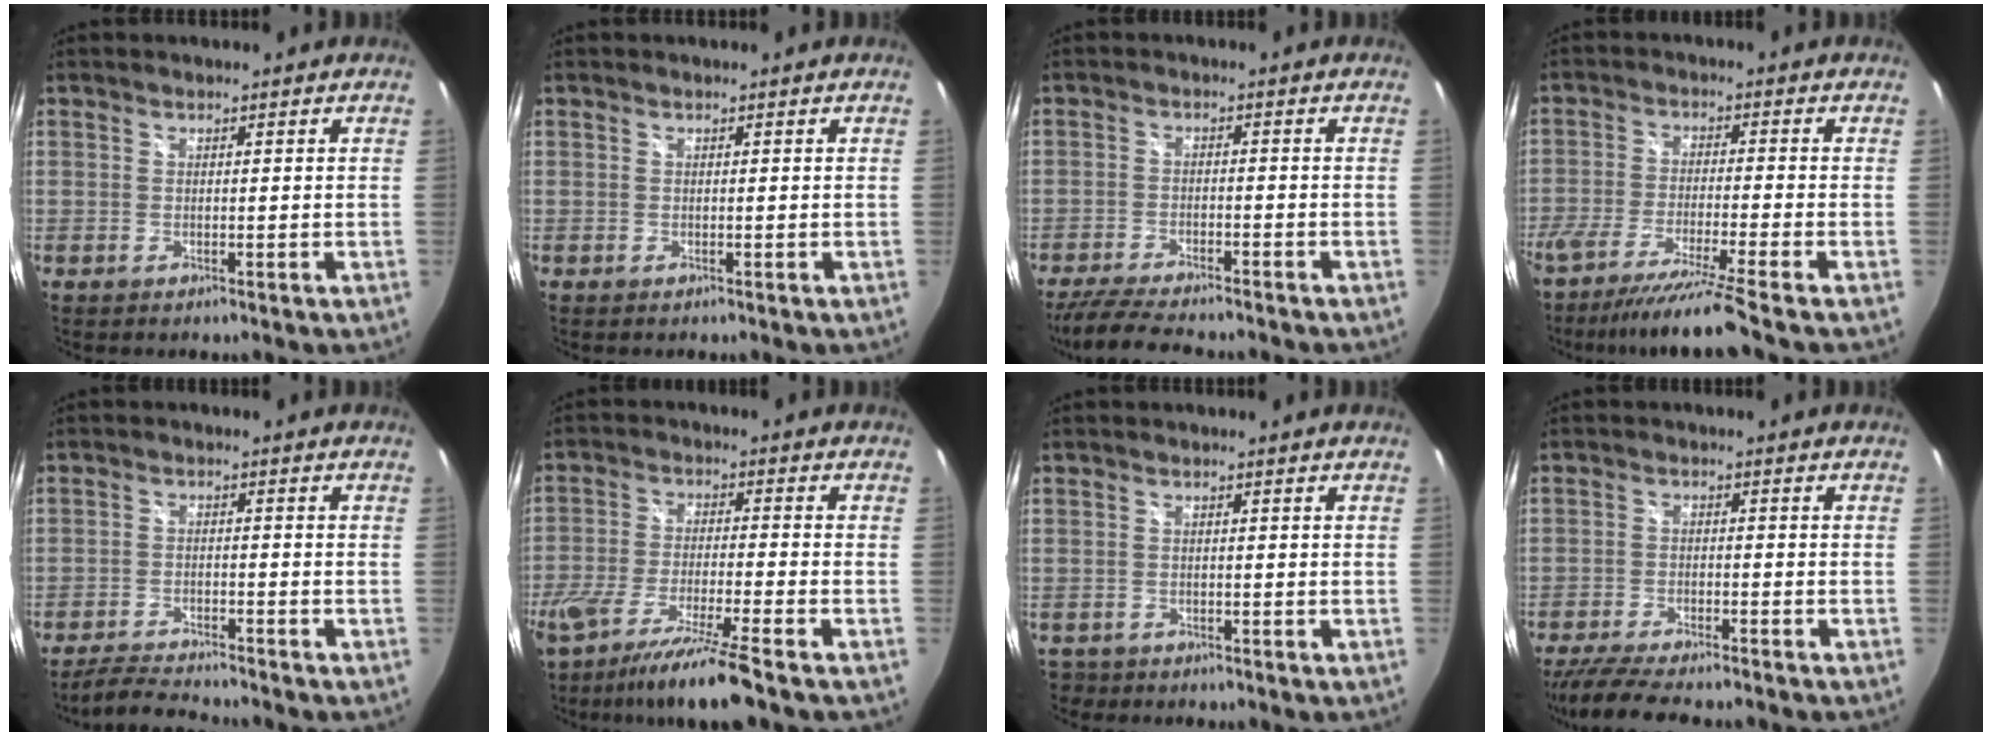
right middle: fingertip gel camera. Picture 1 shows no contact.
{"total": 0.0}
{"total": 9.7, "force": [-8.5, 1.5, 4.4], "torque": [-0.110, -0.023, -0.143]}
{"total": 12.0, "force": [-10.0, -1.8, 6.4], "torque": [-0.133, -0.043, -0.169]}
{"total": 6.0, "force": [-5.7, 0.2, 2.0], "torque": [-0.059, -0.011, -0.103]}
{"total": 13.6, "force": [-10.3, -0.2, 8.8], "torque": [-0.186, -0.043, -0.180]}
{"total": 1.9, "force": [-1.1, 1.5, 0.2], "torque": [-0.008, -0.003, -0.019]}
{"total": 10.3, "force": [-8.9, 1.5, 5.0], "torque": [-0.118, -0.029, -0.147]}